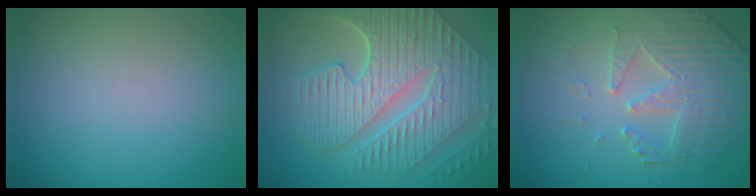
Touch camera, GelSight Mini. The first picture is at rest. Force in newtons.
{"total": 10.6, "press": 7.3, "slide": 7.7}
{"total": 4.6, "press": 4.4, "slide": 1.4}